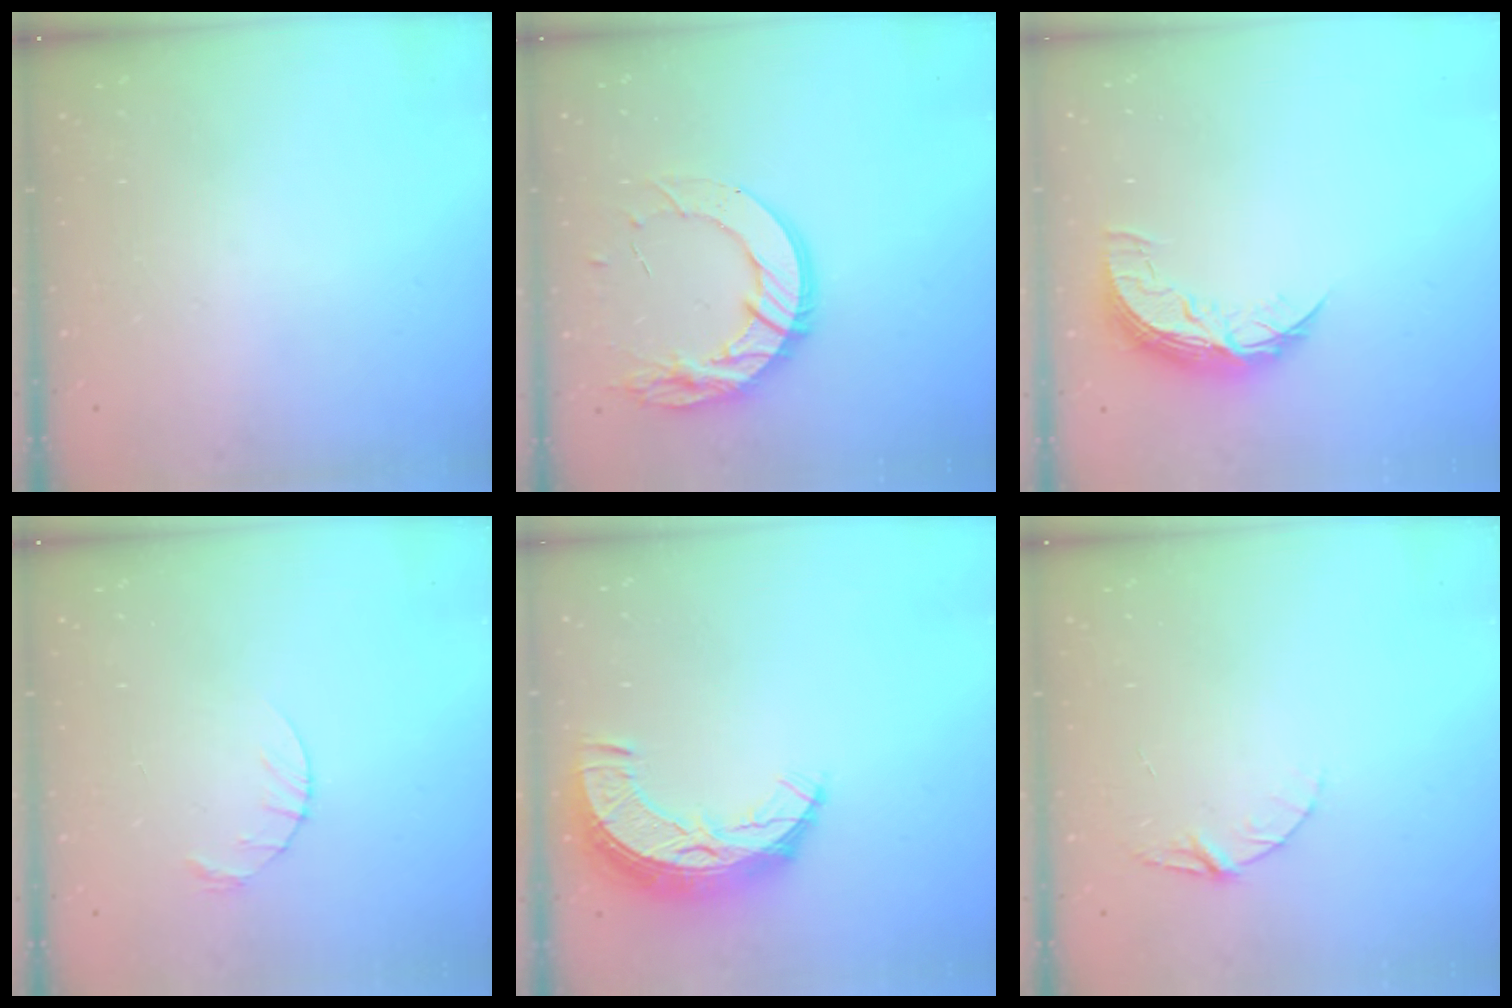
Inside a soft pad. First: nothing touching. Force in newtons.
{"total": 15.6, "press": 15.5, "slide": 1.4}
{"total": 8.5, "press": 8.5, "slide": 0.2}
{"total": 3.7, "press": 3.6, "slide": 0.5}
{"total": 10.6, "press": 10.6, "slide": 0.8}
{"total": 5.0, "press": 5.0, "slide": 0.5}